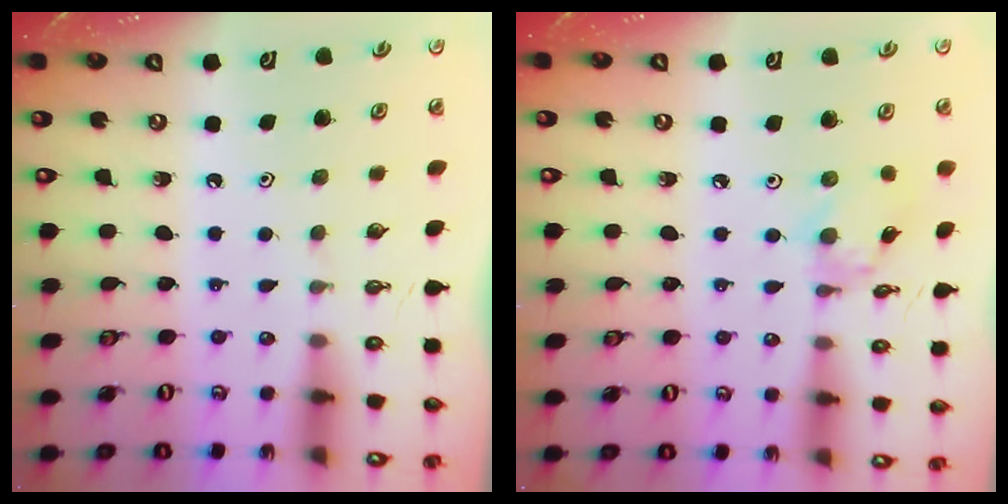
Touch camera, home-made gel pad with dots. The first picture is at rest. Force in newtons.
{"total": 3.4, "press": 3.4, "slide": 0.2}